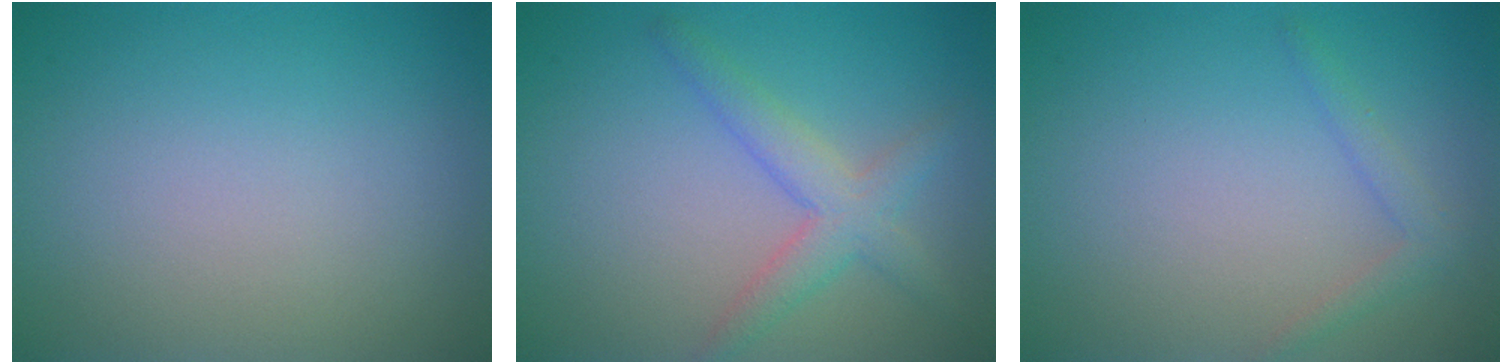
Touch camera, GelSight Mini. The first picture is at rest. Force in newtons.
{"total": 3.2, "press": 3.2, "slide": 0.1}
{"total": 1.3, "press": 1.3, "slide": 0.1}